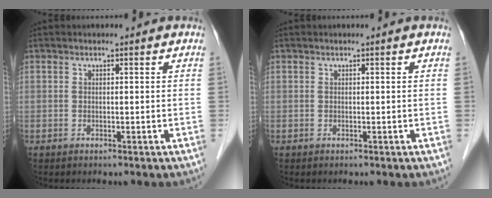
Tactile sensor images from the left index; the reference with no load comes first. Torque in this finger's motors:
{"motor_torque": [0.01, -0.01, -0.07, -0.01]}